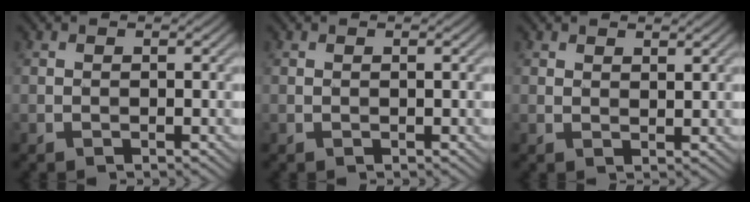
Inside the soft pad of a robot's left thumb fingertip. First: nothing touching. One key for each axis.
{"total": 0.0}
{"total": 2.2, "fx": 1.6, "fy": 0.9, "fz": 1.1, "tx": -0.016, "ty": -0.001, "tz": 0.034}